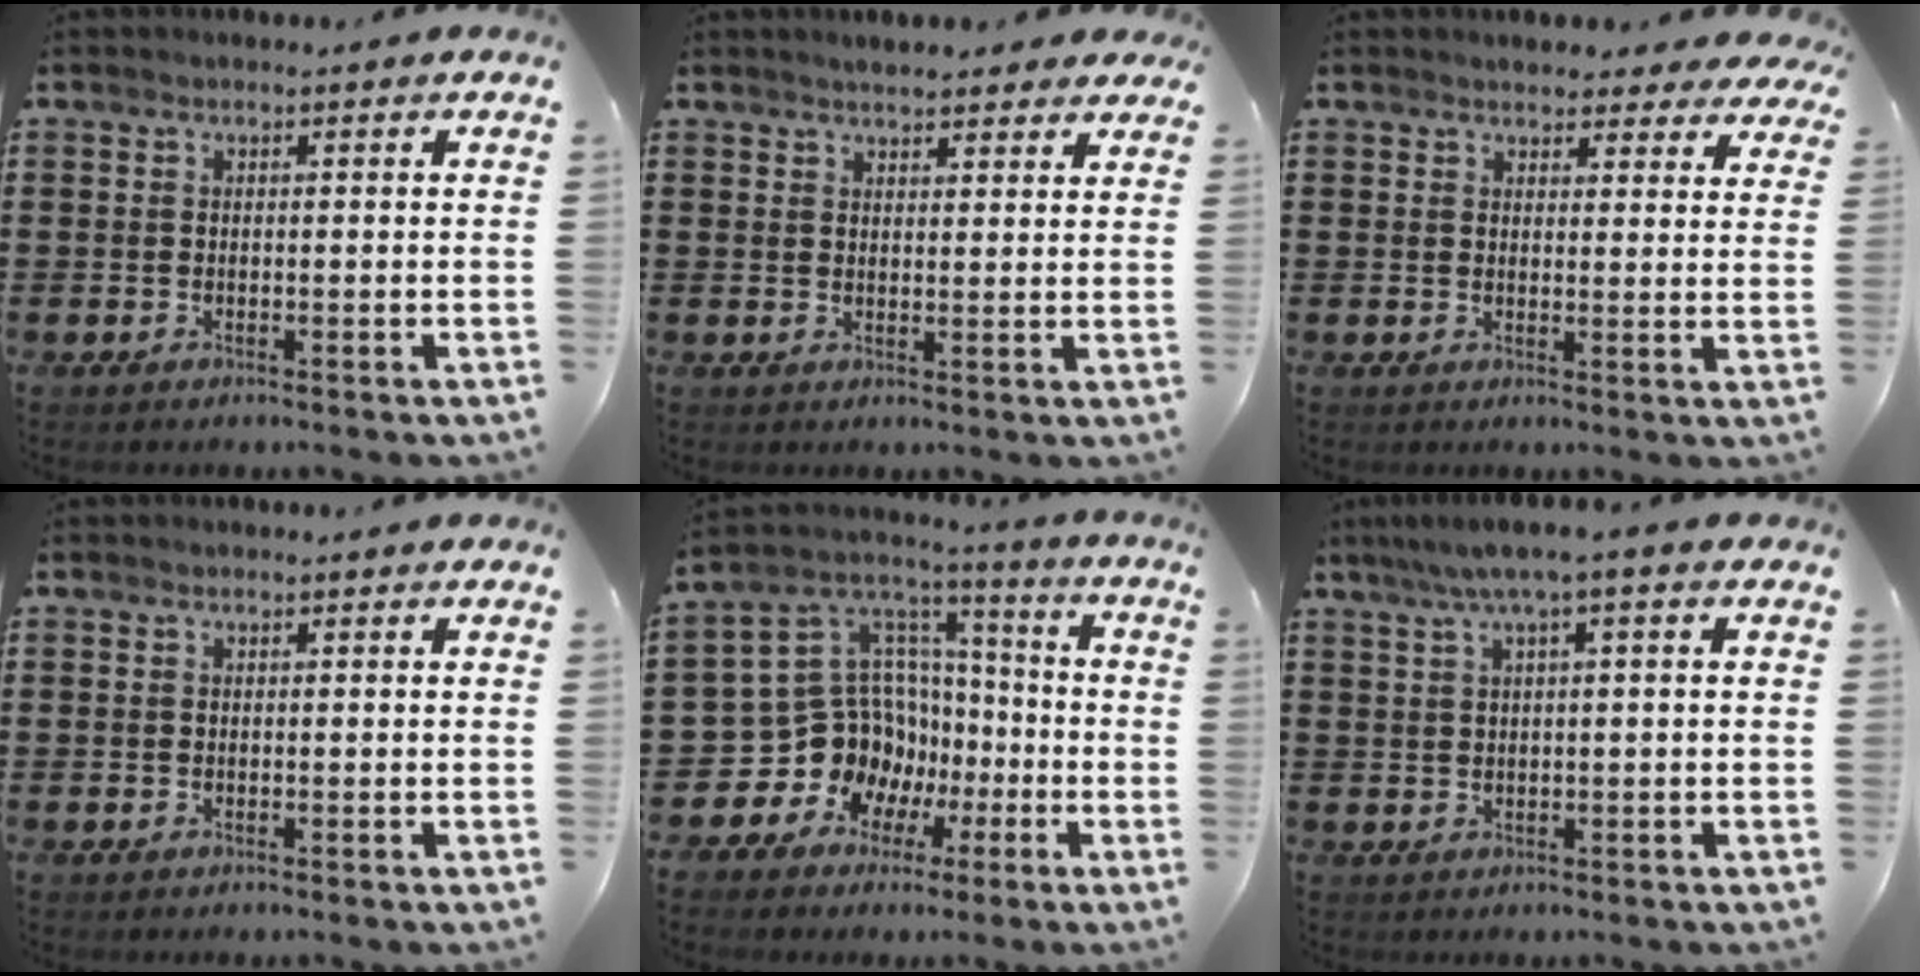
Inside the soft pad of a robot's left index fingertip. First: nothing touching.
{"total": 2.9, "force": [2.8, 0.5, 0.7], "torque": [-0.020, 0.000, 0.052]}
{"total": 3.4, "force": [3.3, 0.8, 0.6], "torque": [-0.014, -0.009, 0.058]}
{"total": 0.0}
{"total": 12.8, "force": [-3.8, 11.8, 3.1], "torque": [-0.115, -0.020, -0.051]}
{"total": 3.0, "force": [0.8, 0.0, 2.9], "torque": [-0.054, 0.000, 0.009]}